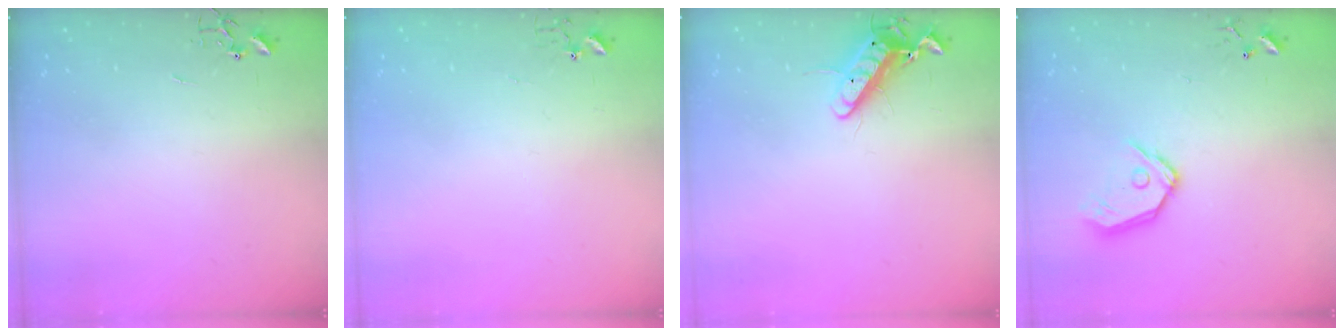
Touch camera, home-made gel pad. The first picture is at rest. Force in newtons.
{"total": 3.9, "press": 3.9, "slide": 0.3}
{"total": 12.1, "press": 12.0, "slide": 1.4}
{"total": 11.5, "press": 11.4, "slide": 1.7}